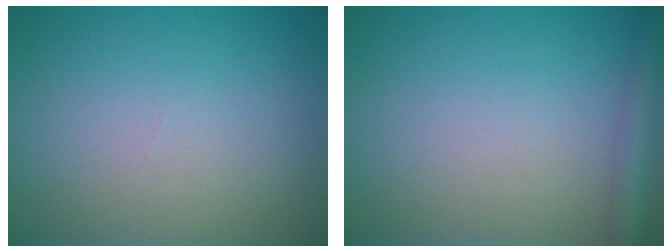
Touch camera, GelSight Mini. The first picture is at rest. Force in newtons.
{"total": 2.5, "press": 2.5, "slide": 0.1}